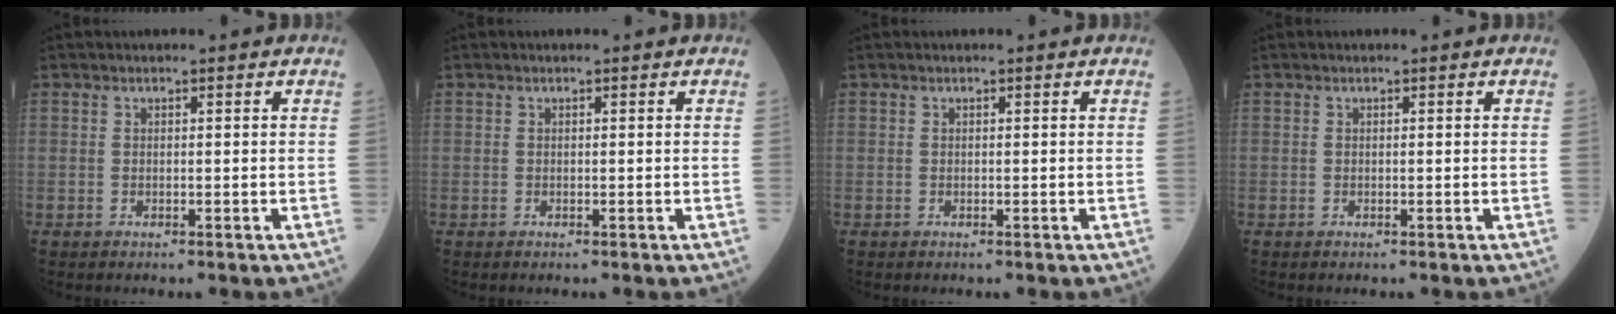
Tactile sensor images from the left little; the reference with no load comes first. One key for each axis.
{"total": 0.0}
{"total": 0.0}
{"total": 0.0}